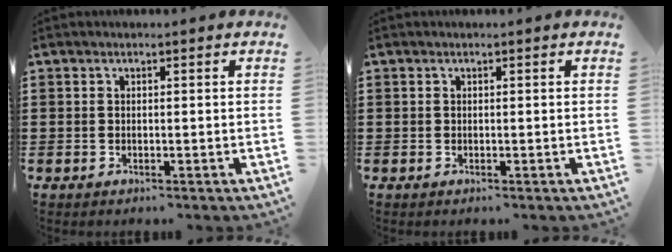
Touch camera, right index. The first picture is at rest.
{"total": 0.0}